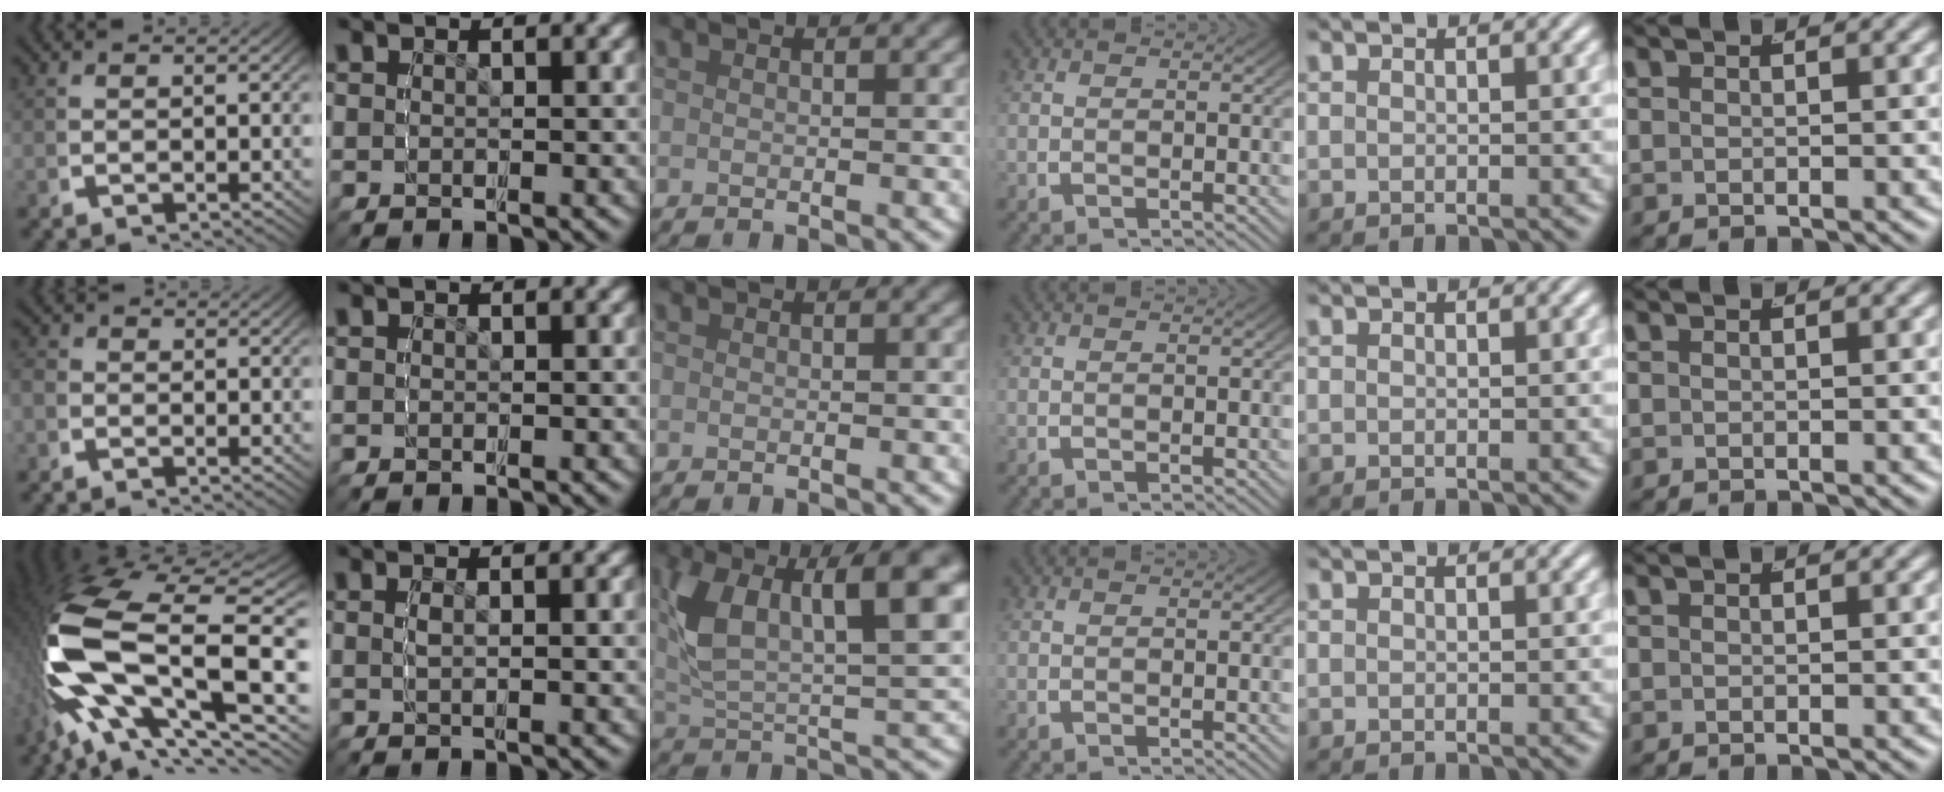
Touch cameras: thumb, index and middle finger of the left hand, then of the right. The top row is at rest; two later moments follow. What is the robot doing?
{"motion": "grasp_and_lifting", "object": "button"}